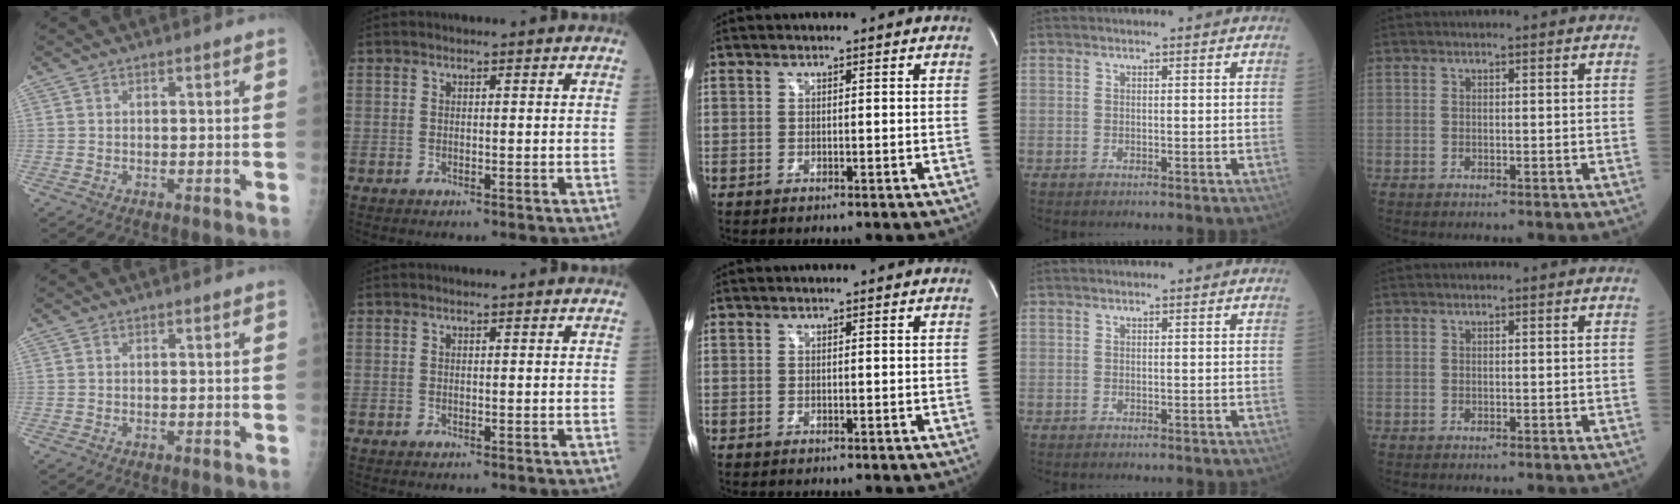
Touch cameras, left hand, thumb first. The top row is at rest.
{}